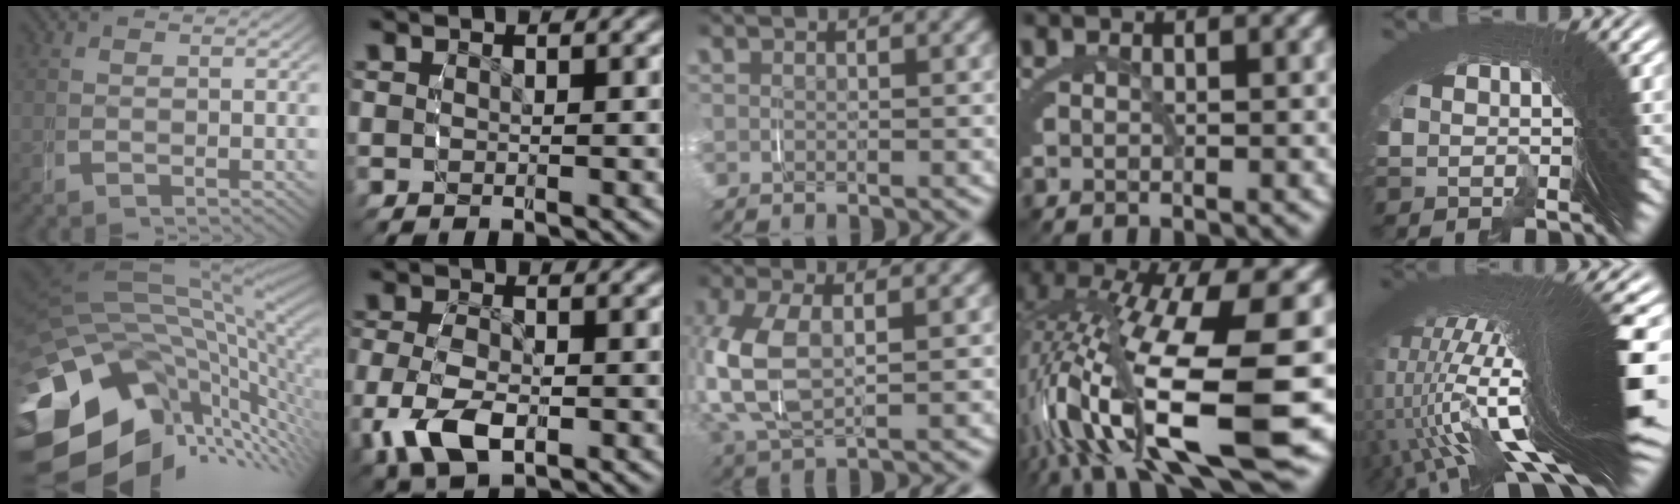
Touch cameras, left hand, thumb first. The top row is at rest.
{"thumb": {"total": 30.8, "force": [-6.8, 21.2, 21.3], "torque": [-0.356, -0.072, -0.081]}, "index": {"total": 5.7, "force": [-2.2, 3.5, 3.9], "torque": [-0.090, -0.017, -0.031]}, "middle": {"total": 7.3, "force": [0.6, 4.3, 5.8], "torque": [-0.172, -0.012, 0.024]}, "ring": {"total": 13.4, "force": [-2.7, 5.5, 11.9], "torque": [-0.261, -0.033, -0.013]}, "little": {"total": 25.7, "force": [1.4, 6.7, 24.8], "torque": [-0.334, 0.049, 0.011]}}